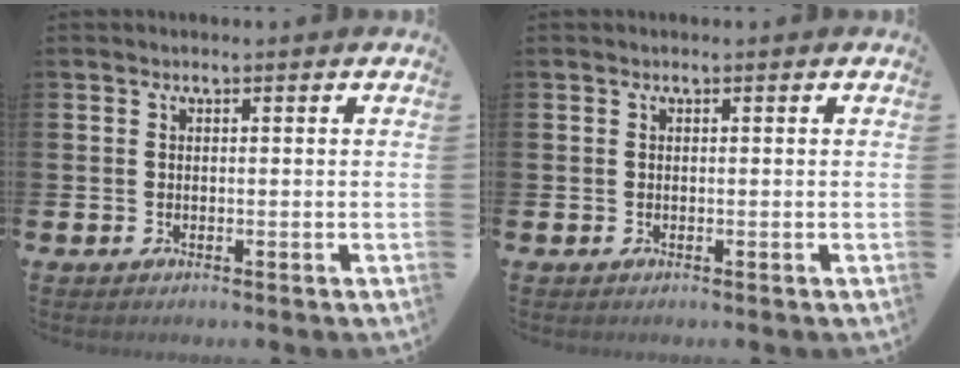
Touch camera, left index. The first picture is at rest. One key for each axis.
{"total": 0.0}